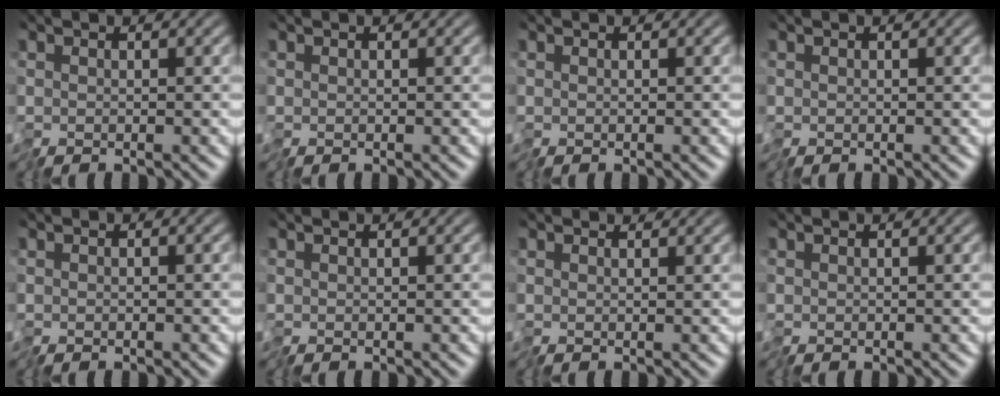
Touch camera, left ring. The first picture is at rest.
{"total": 0.0}
{"total": 0.0}
{"total": 0.0}
{"total": 0.7, "force": [-0.5, 0.5, 0.3], "torque": [-0.004, 0.000, -0.012]}
{"total": 0.0}
{"total": 0.8, "force": [0.8, 0.2, 0.1], "torque": [-0.002, 0.007, 0.013]}
{"total": 0.0}